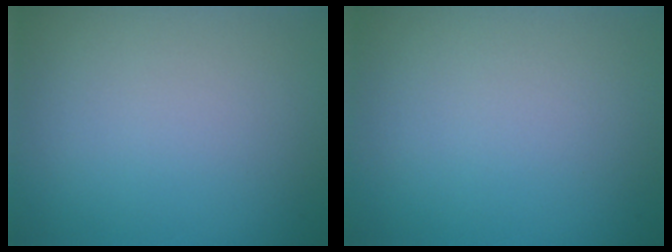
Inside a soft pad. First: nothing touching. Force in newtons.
{"total": 0.0}